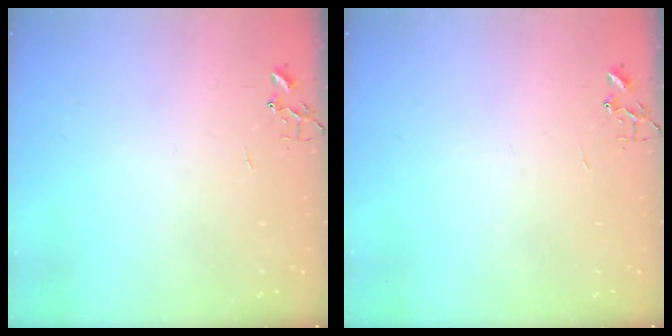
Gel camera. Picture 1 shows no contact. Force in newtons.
{"total": 0.0}